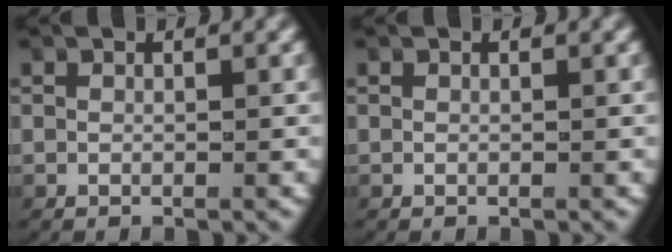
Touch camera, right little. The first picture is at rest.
{"total": 0.0}